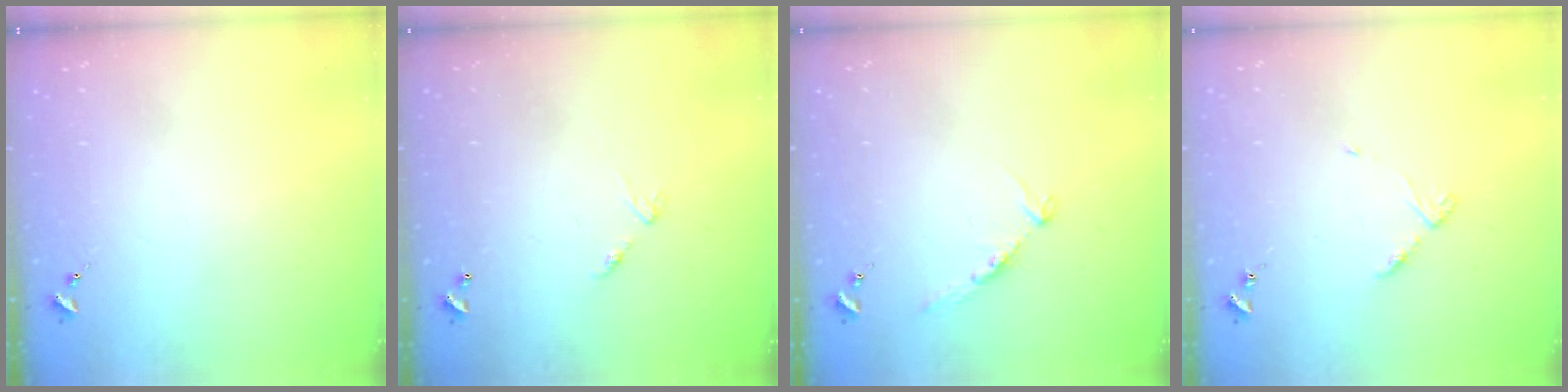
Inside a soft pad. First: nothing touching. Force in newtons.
{"total": 5.8, "press": 5.8, "slide": 0.4}
{"total": 8.3, "press": 8.2, "slide": 0.9}
{"total": 4.4, "press": 4.3, "slide": 0.5}